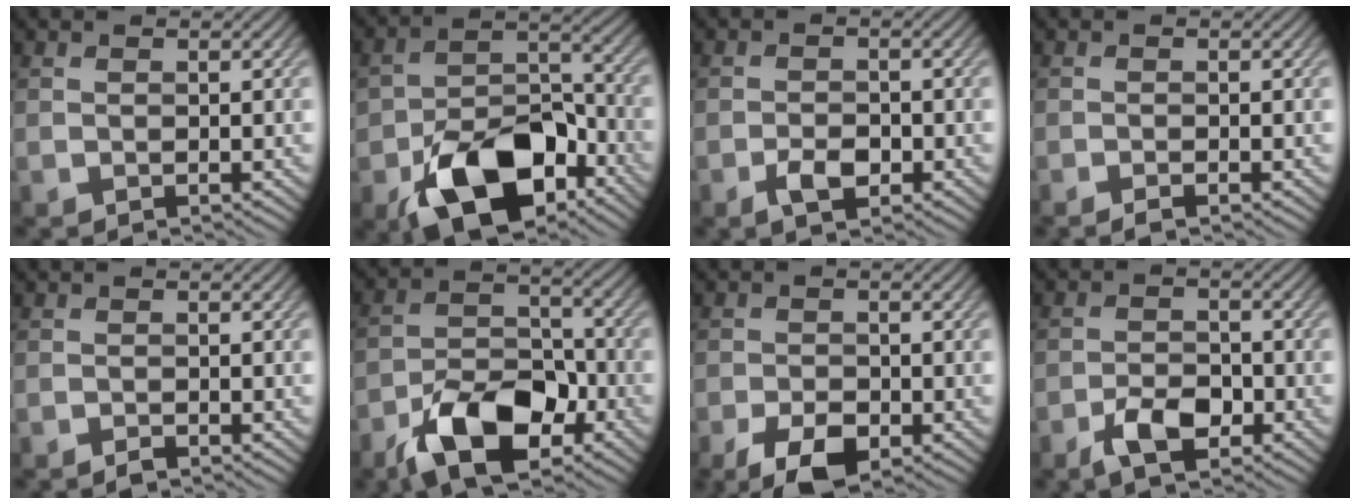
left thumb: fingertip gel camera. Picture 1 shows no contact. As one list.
[{"total": 14.3, "force": [-7.7, 8.2, 8.9], "torque": [-0.161, -0.020, -0.135]}, {"total": 3.3, "force": [-1.8, 1.6, 2.3], "torque": [-0.042, -0.002, -0.035]}, {"total": 1.3, "force": [-1.0, 0.2, 0.8], "torque": [-0.016, 0.001, -0.020]}, {"total": 0.7, "force": [-0.6, 0.2, 0.3], "torque": [-0.005, 0.001, -0.014]}, {"total": 12.0, "force": [-6.9, 6.1, 7.7], "torque": [-0.145, -0.002, -0.131]}, {"total": 6.2, "force": [-3.5, 3.2, 4.0], "torque": [-0.075, -0.008, -0.065]}, {"total": 5.0, "force": [-2.9, 2.4, 3.3], "torque": [-0.061, 0.000, -0.056]}]